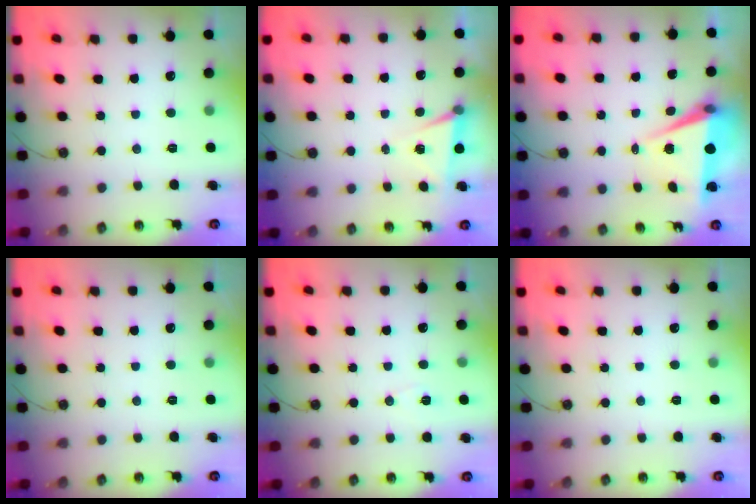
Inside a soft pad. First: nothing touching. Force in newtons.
{"total": 5.2, "press": 2.7, "slide": 4.4}
{"total": 7.0, "press": 5.4, "slide": 4.4}
{"total": 0.0}
{"total": 5.0, "press": 4.2, "slide": 2.7}
{"total": 0.0}